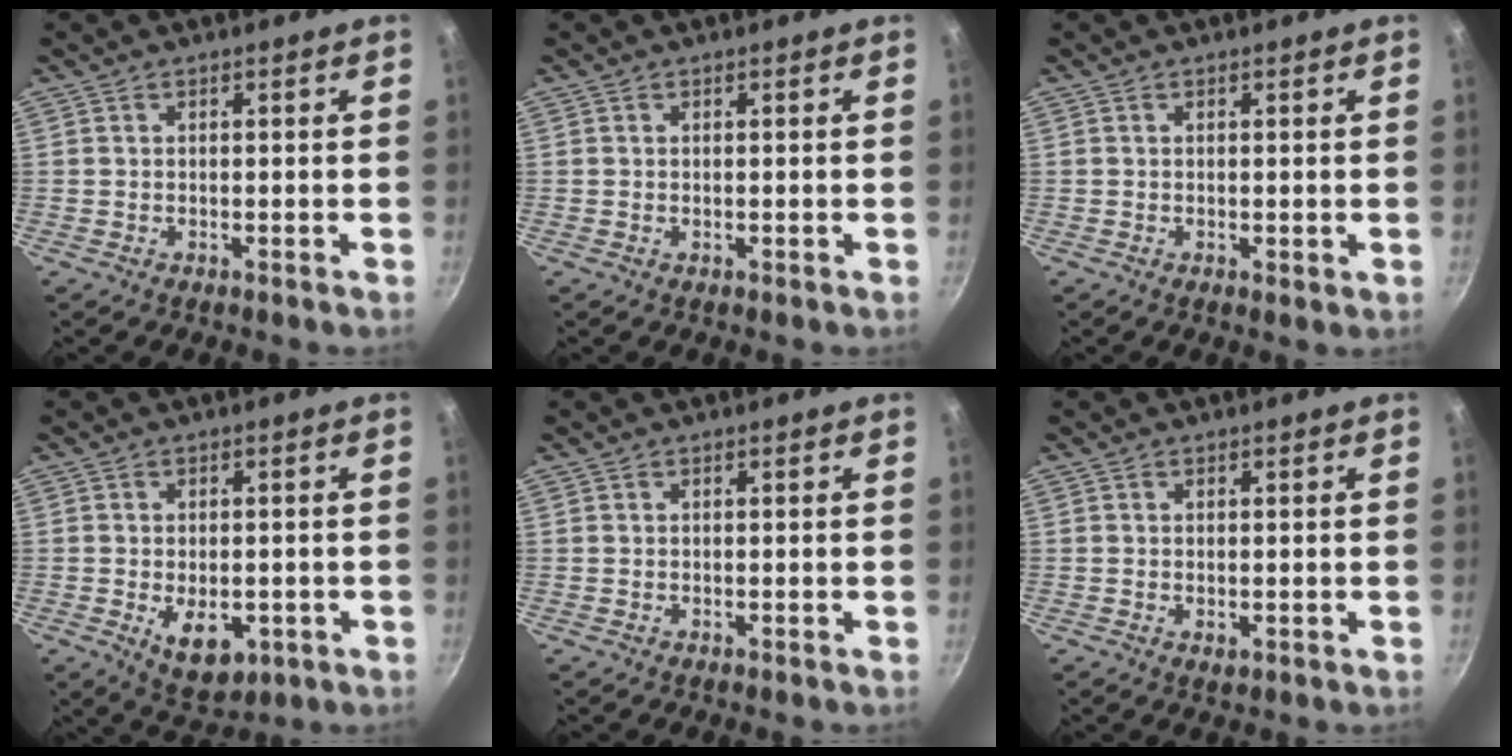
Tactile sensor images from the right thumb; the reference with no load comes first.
{"total": 0.0}
{"total": 0.7, "force": [0.1, 0.1, 0.6], "torque": [-0.006, -0.005, 0.000]}
{"total": 8.1, "force": [-2.1, 4.8, 6.1], "torque": [-0.072, -0.005, -0.016]}
{"total": 0.0}
{"total": 1.1, "force": [-0.1, 0.6, 0.9], "torque": [-0.013, -0.004, 0.000]}